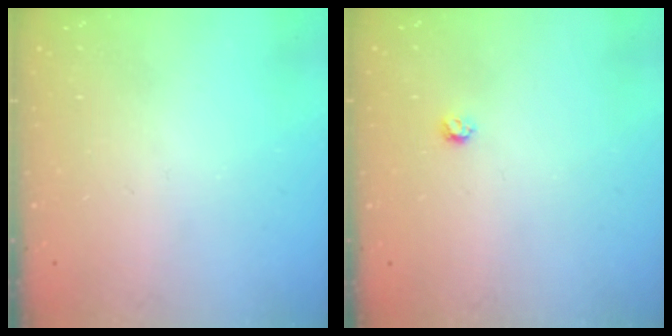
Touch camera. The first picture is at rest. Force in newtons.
{"total": 3.2, "press": 3.2, "slide": 0.5}